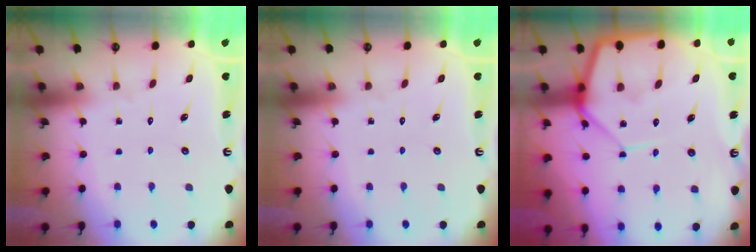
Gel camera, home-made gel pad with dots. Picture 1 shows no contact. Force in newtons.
{"total": 0.0}
{"total": 13.9, "press": 13.8, "slide": 1.2}